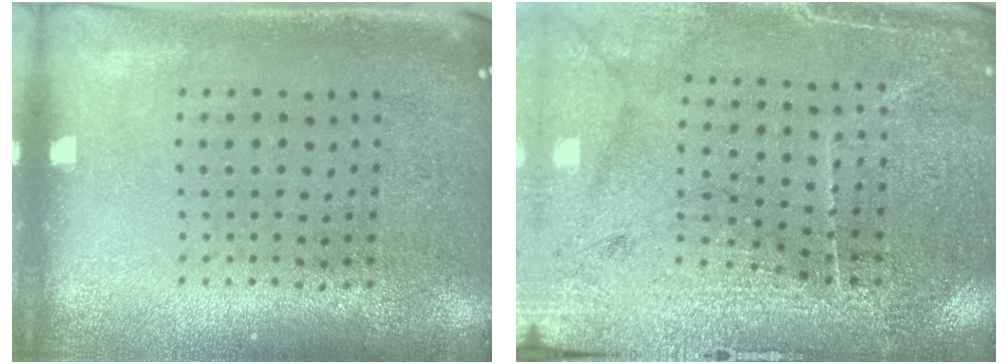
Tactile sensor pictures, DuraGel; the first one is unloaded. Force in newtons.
{"total": 3.1, "press": 3.1, "slide": 0.2}